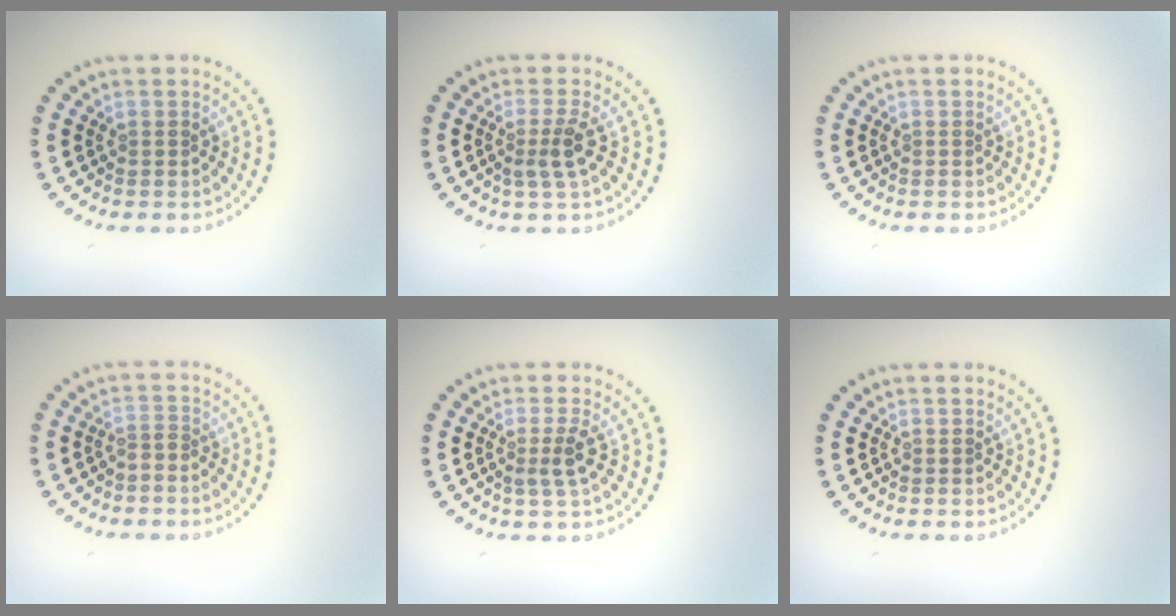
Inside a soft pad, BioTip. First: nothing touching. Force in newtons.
{"total": 2.3, "press": 1.8, "slide": 1.4}
{"total": 0.0}
{"total": 0.8, "press": 0.4, "slide": 0.7}
{"total": 2.0, "press": 1.5, "slide": 1.3}
{"total": 0.0}